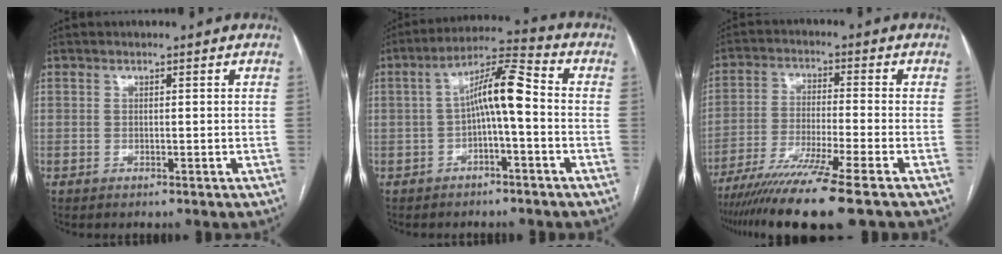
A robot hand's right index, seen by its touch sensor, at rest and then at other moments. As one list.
[{"total": 8.2, "force": [-0.7, 1.1, 8.1], "torque": [-0.140, 0.033, -0.016]}, {"total": 12.6, "force": [-9.5, -1.9, 8.0], "torque": [-0.131, -0.038, -0.154]}]